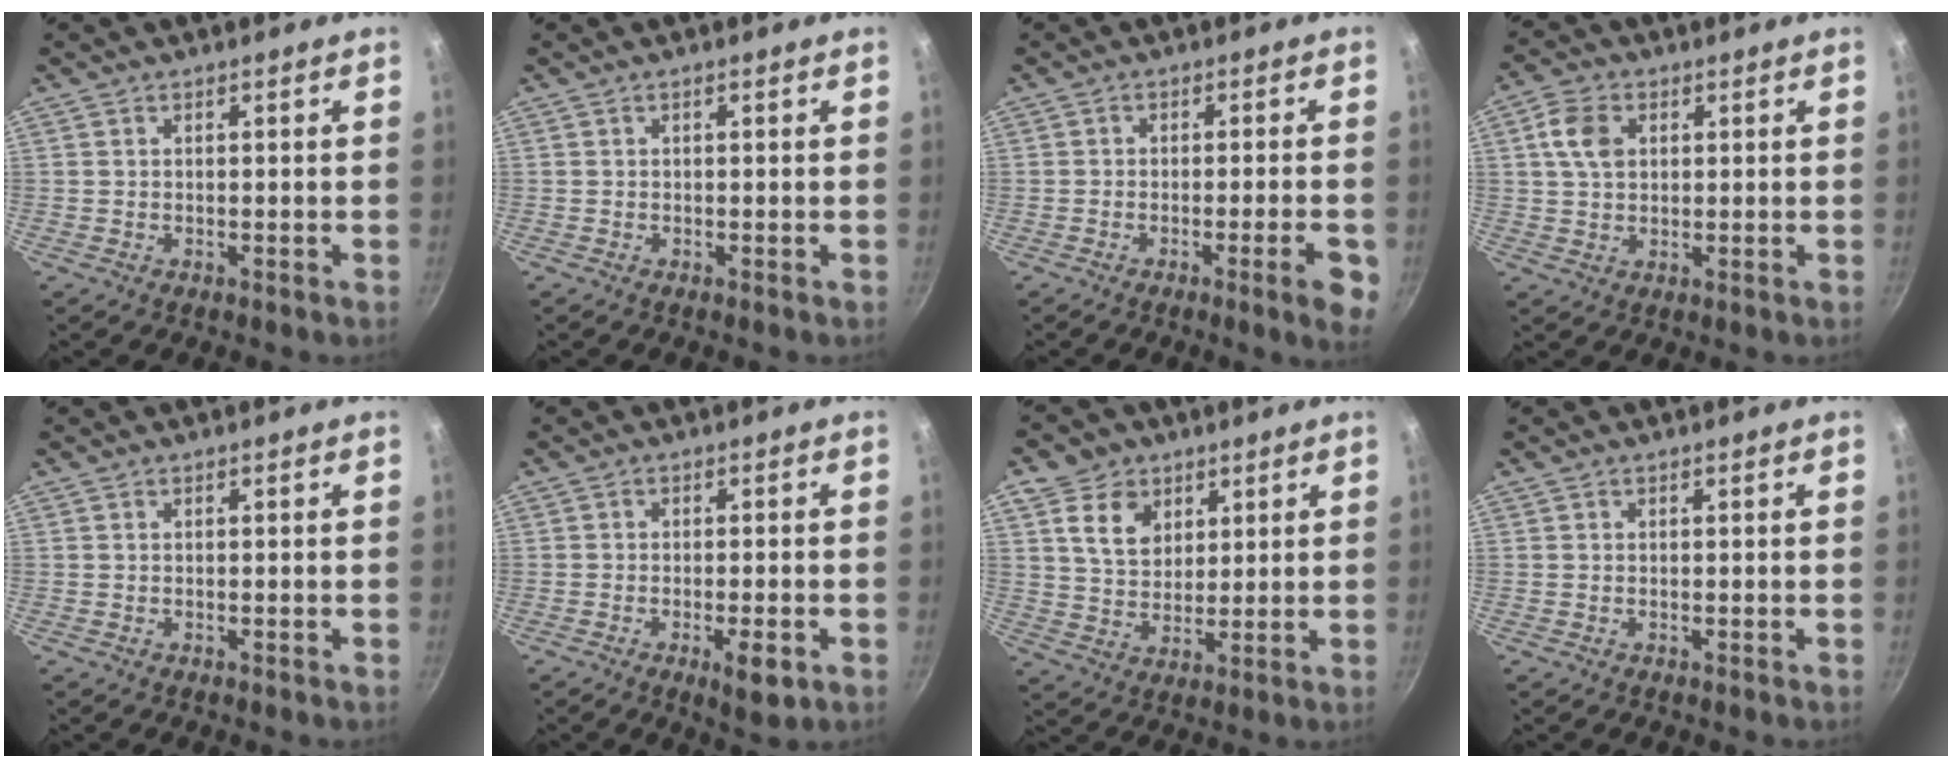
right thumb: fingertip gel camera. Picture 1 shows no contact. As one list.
[{"total": 0.0}, {"total": 6.4, "force": [-2.4, 0.8, 5.9], "torque": [-0.067, 0.008, -0.032]}, {"total": 6.5, "force": [1.8, 4.6, 4.2], "torque": [-0.067, 0.005, 0.029]}, {"total": 0.0}, {"total": 5.5, "force": [-2.2, 1.5, 4.9], "torque": [-0.075, 0.005, -0.027]}, {"total": 9.2, "force": [3.9, 7.2, 4.3], "torque": [-0.042, -0.017, 0.068]}, {"total": 0.0}]